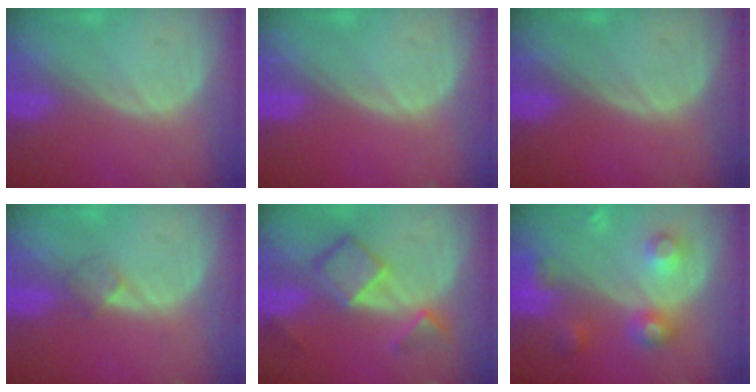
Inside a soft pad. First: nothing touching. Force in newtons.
{"total": 0.0}
{"total": 0.0}
{"total": 2.1, "press": 1.8, "slide": 1.0}
{"total": 7.1, "press": 6.0, "slide": 3.6}
{"total": 5.7, "press": 5.7, "slide": 0.2}